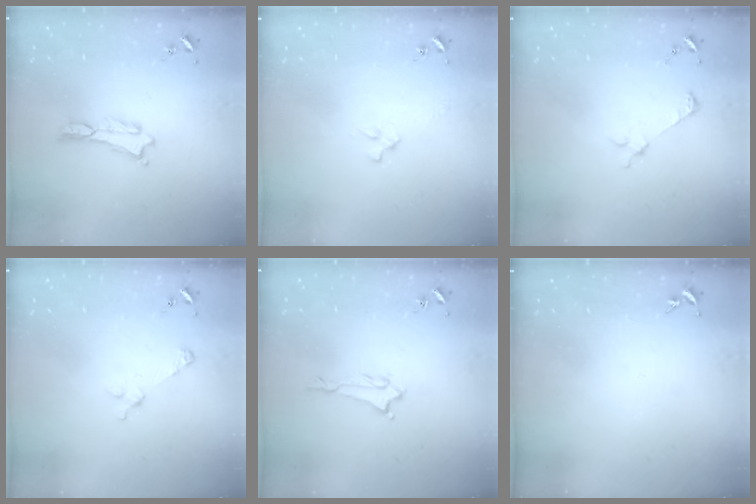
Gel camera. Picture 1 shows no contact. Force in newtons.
{"total": 2.4, "press": 2.4, "slide": 0.3}
{"total": 2.5, "press": 2.5, "slide": 0.2}
{"total": 2.9, "press": 2.9, "slide": 0.3}
{"total": 1.3, "press": 1.3, "slide": 0.1}
{"total": 0.0}